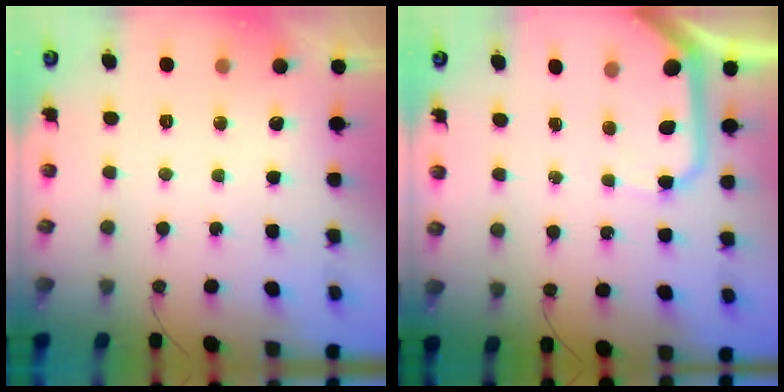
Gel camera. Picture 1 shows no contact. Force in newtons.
{"total": 9.7, "press": 9.6, "slide": 1.3}